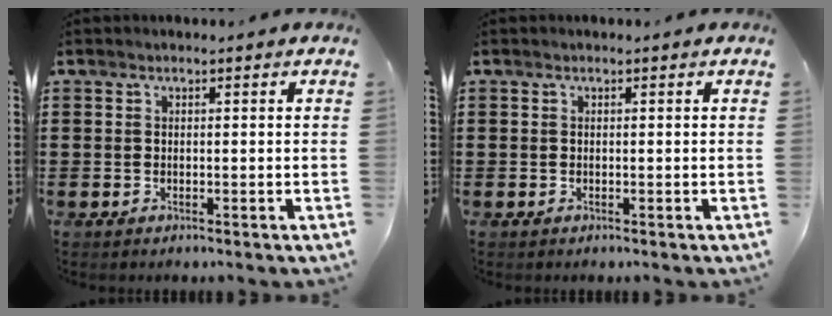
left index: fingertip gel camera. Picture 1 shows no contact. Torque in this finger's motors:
{"motor_torque": [-0.01, 0.00, 0.00, 0.00]}